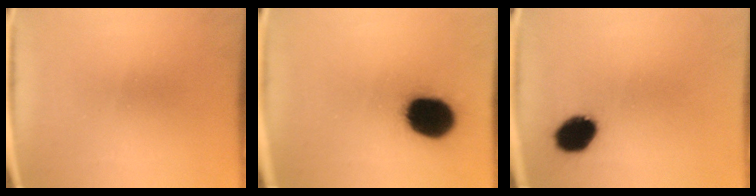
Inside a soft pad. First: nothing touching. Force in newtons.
{"total": 18.2}
{"total": 8.6}